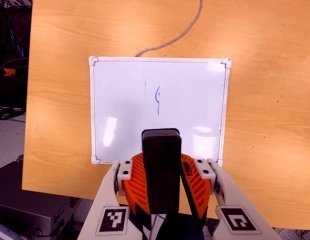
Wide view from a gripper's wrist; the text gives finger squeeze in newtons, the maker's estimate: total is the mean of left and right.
{"total": 8.8, "left": 9.0, "right": 8.6}